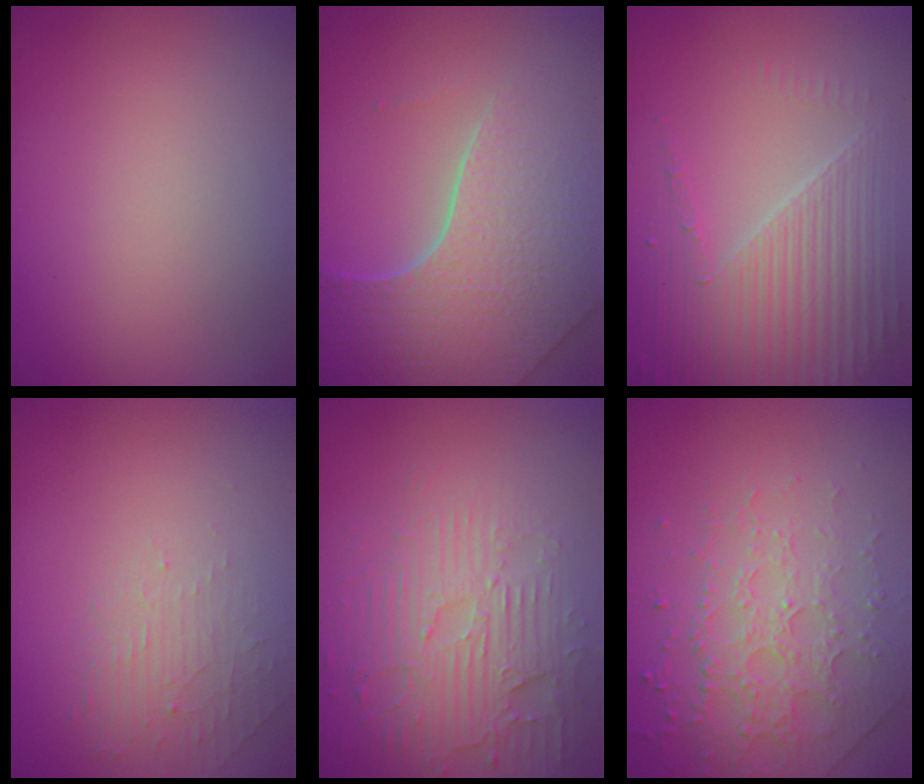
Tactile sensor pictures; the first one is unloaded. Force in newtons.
{"total": 8.0, "press": 5.8, "slide": 5.5}
{"total": 5.4, "press": 4.4, "slide": 3.2}
{"total": 1.8, "press": 0.5, "slide": 1.7}
{"total": 4.1, "press": 3.8, "slide": 1.5}
{"total": 3.7, "press": 3.5, "slide": 1.1}